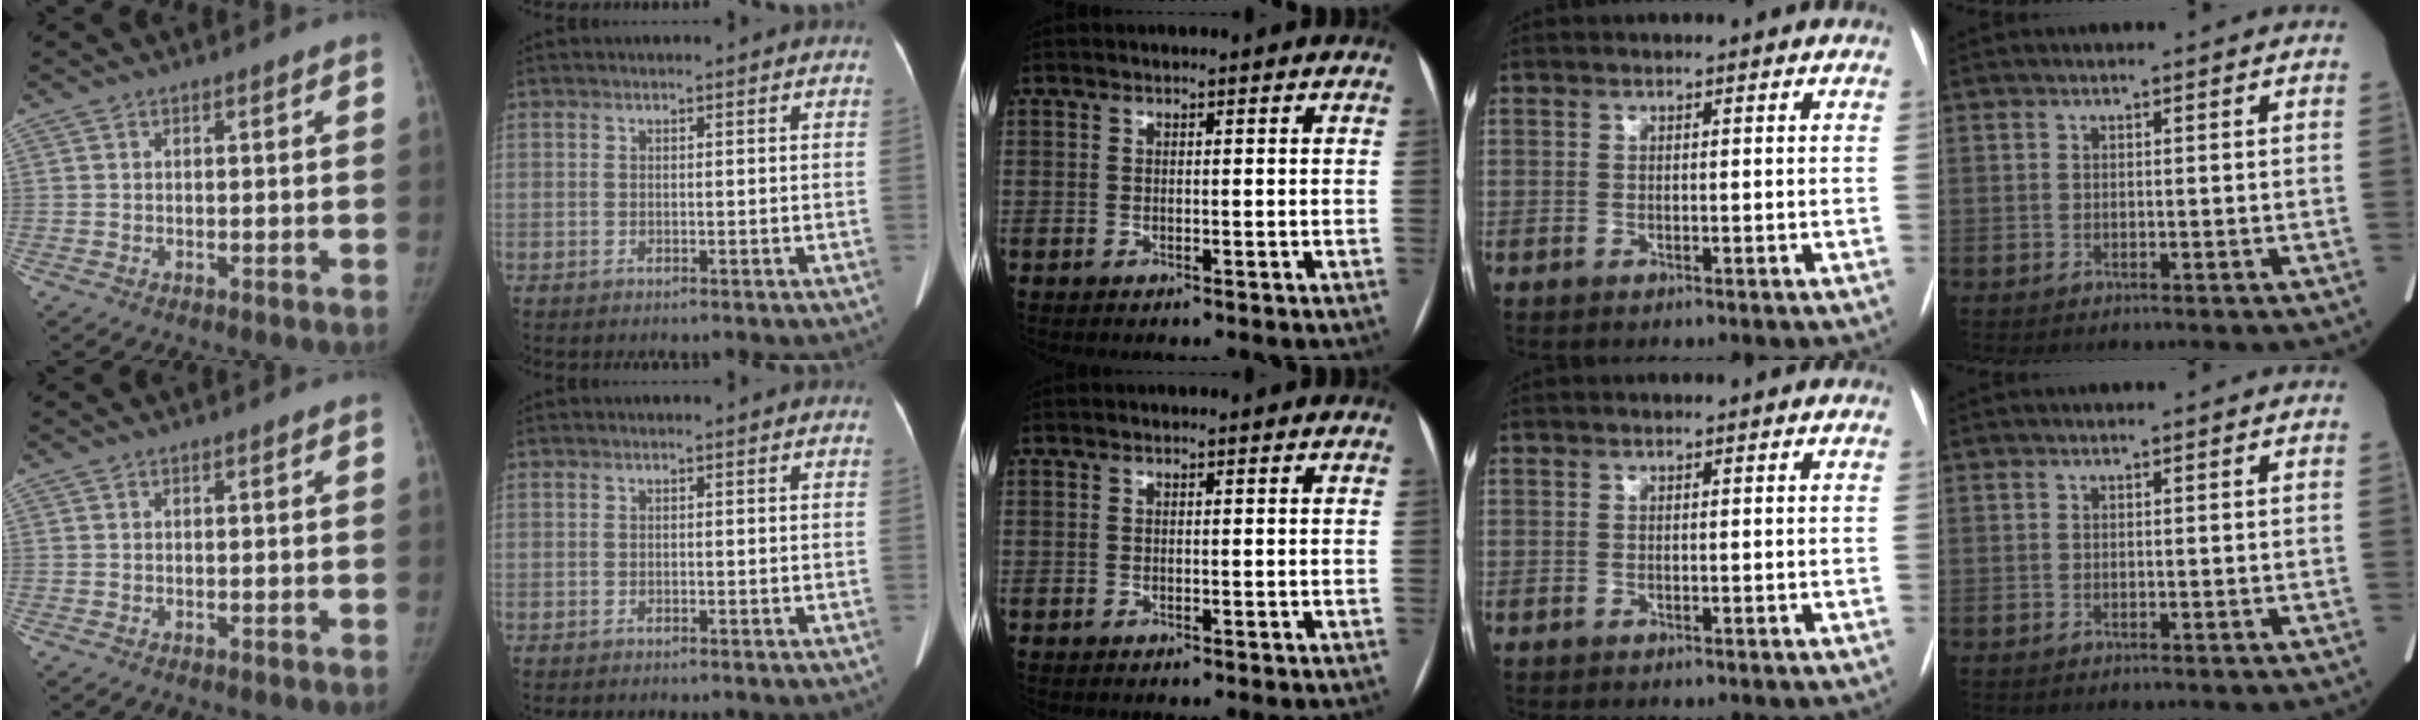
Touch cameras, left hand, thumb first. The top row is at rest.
{}